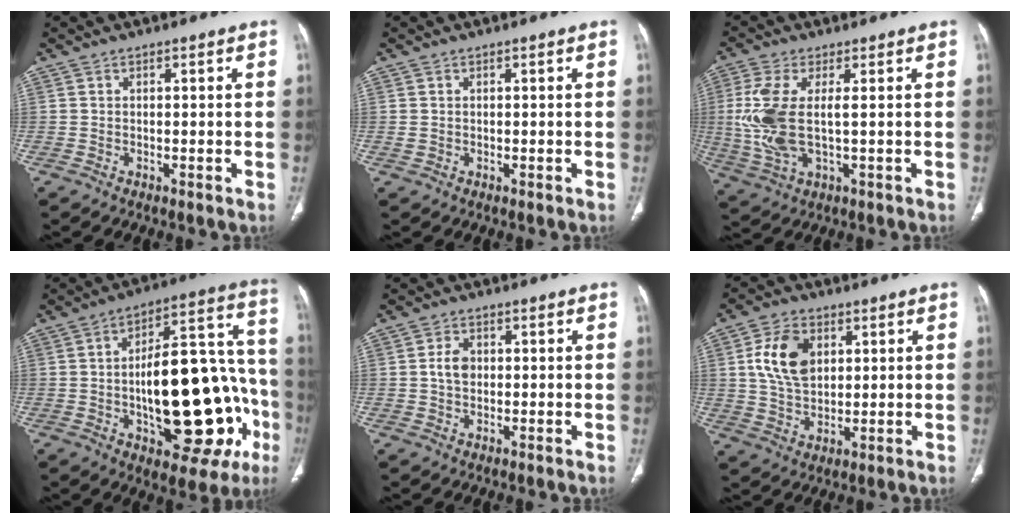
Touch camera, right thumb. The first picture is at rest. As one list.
[{"total": 1.0, "force": [0.1, 0.9, 0.5], "torque": [-0.011, 0.001, 0.005]}, {"total": 10.3, "force": [0.6, 4.2, 9.4], "torque": [-0.238, -0.007, 0.015]}, {"total": 28.4, "force": [-6.3, 12.8, 24.6], "torque": [-0.312, 0.049, -0.073]}, {"total": 3.5, "force": [0.2, 2.6, 2.4], "torque": [-0.040, 0.007, 0.001]}, {"total": 10.4, "force": [2.8, 7.0, 7.1], "torque": [-0.116, -0.006, 0.055]}]